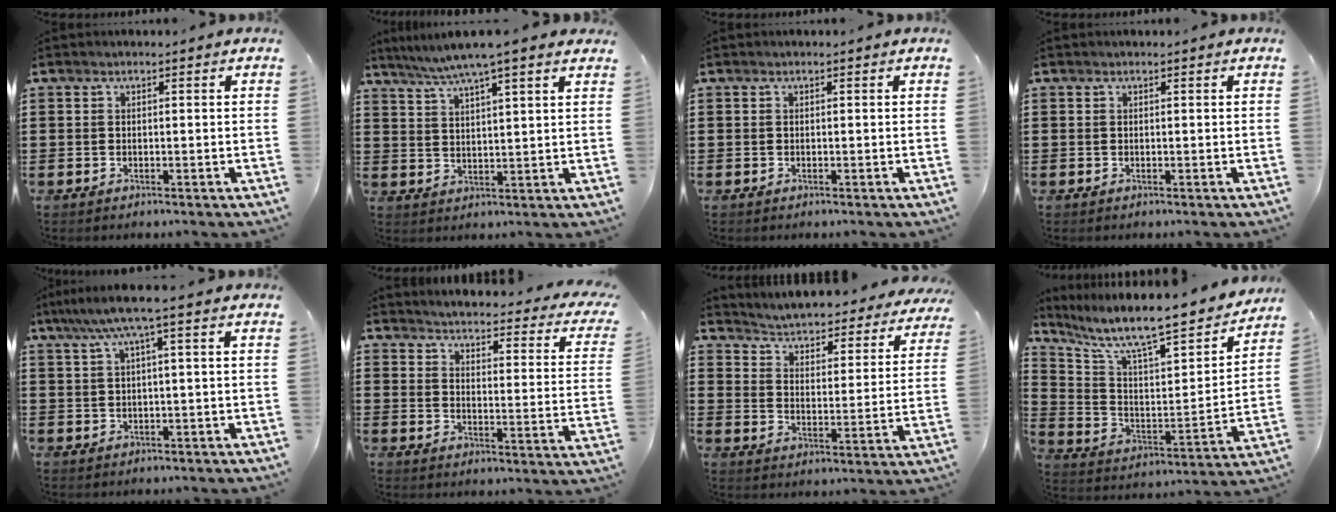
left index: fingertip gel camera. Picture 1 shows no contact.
{"total": 6.0, "force": [4.9, 0.0, 3.5], "torque": [-0.081, -0.016, 0.084]}
{"total": 0.0}
{"total": 0.0}
{"total": 4.7, "force": [1.5, -0.1, 4.5], "torque": [-0.088, 0.002, 0.022]}
{"total": 2.8, "force": [2.8, -0.4, 0.5], "torque": [-0.031, -0.031, 0.038]}
{"total": 3.5, "force": [3.5, -0.2, 0.2], "torque": [-0.025, -0.038, 0.051]}
{"total": 9.0, "force": [8.0, 1.1, 4.1], "torque": [-0.100, -0.072, 0.127]}